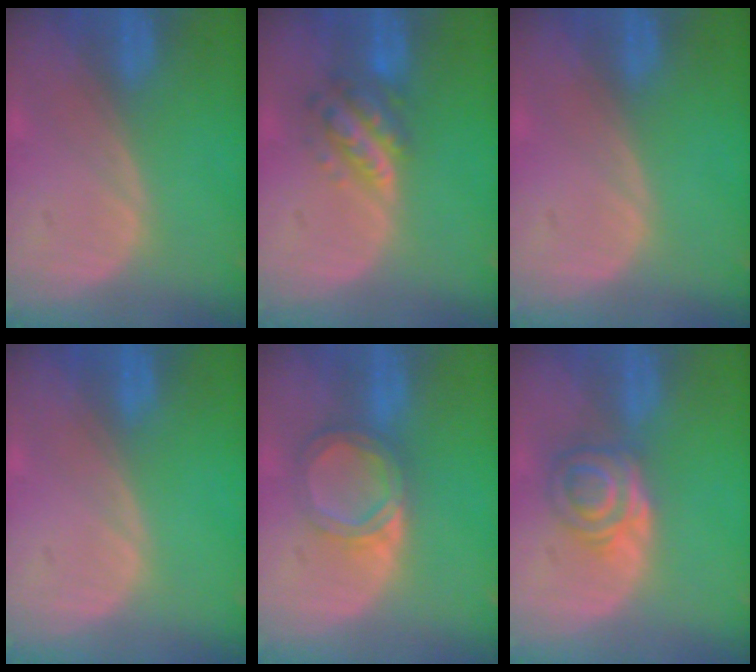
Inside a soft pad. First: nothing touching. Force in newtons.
{"total": 5.8, "press": 5.3, "slide": 2.4}
{"total": 0.0}
{"total": 0.0}
{"total": 5.5, "press": 5.2, "slide": 1.9}
{"total": 5.6, "press": 5.3, "slide": 1.8}